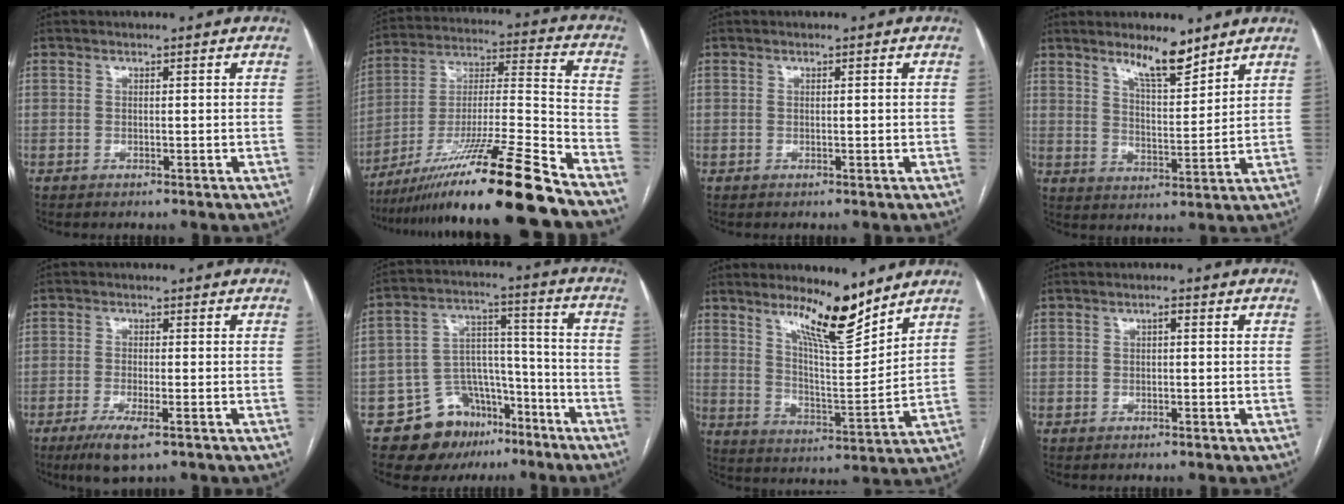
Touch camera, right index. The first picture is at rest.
{"total": 22.2, "force": [-17.2, -1.7, 14.0], "torque": [-0.242, -0.021, -0.302]}
{"total": 0.8, "force": [0.0, 0.1, 0.8], "torque": [-0.017, 0.002, 0.003]}
{"total": 7.3, "force": [5.8, 1.1, 4.3], "torque": [-0.078, -0.010, 0.105]}
{"total": 5.6, "force": [-3.3, 0.9, 4.4], "torque": [-0.082, -0.013, -0.055]}
{"total": 11.7, "force": [-7.9, 7.9, 3.7], "torque": [-0.048, 0.060, -0.120]}
{"total": 11.5, "force": [8.8, 1.2, 7.4], "torque": [-0.121, -0.018, 0.154]}
{"total": 0.9, "force": [0.2, 0.3, 0.8], "torque": [-0.009, 0.007, 0.001]}